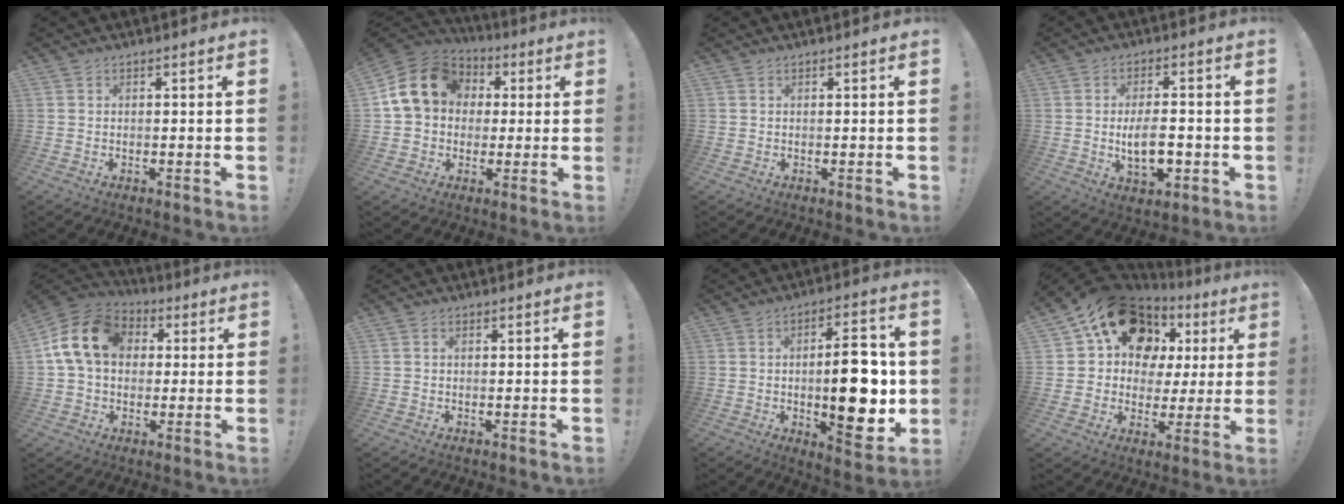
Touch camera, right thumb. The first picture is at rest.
{"total": 15.6, "force": [3.6, 12.8, 8.3], "torque": [-0.126, 0.005, 0.077]}
{"total": 0.0}
{"total": 10.2, "force": [-1.8, 4.9, 8.8], "torque": [-0.129, -0.002, -0.031]}
{"total": 15.7, "force": [3.3, 12.0, 9.5], "torque": [-0.167, 0.011, 0.068]}
{"total": 0.6, "force": [-0.3, 0.4, 0.2], "torque": [-0.007, 0.003, -0.005]}
{"total": 17.7, "force": [-0.6, 6.9, 16.2], "torque": [-0.225, 0.001, -0.006]}
{"total": 18.4, "force": [10.0, 12.5, 9.2], "torque": [-0.133, -0.063, 0.195]}